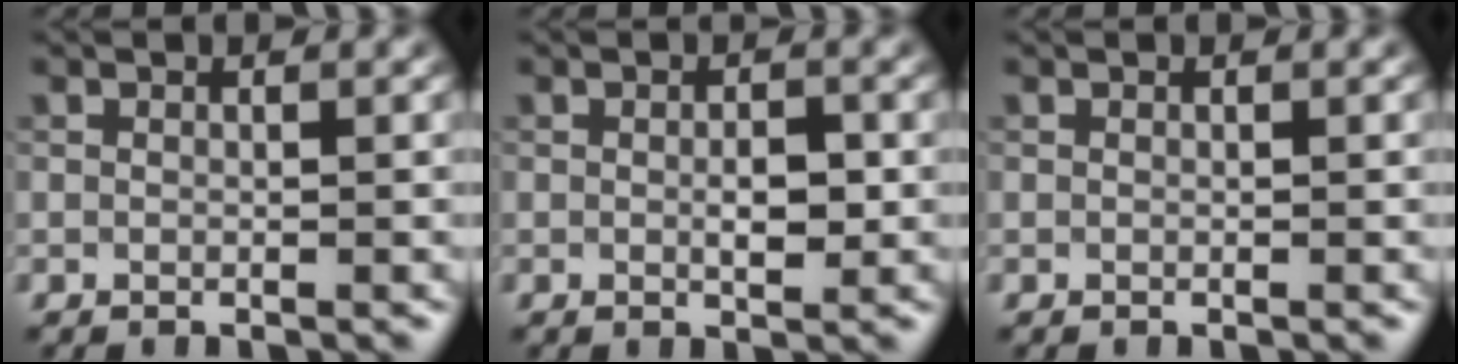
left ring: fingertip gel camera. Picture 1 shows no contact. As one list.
[{"total": 1.9, "force": [-0.1, 0.9, 1.7], "torque": [-0.027, -0.003, -0.001]}, {"total": 0.0}]